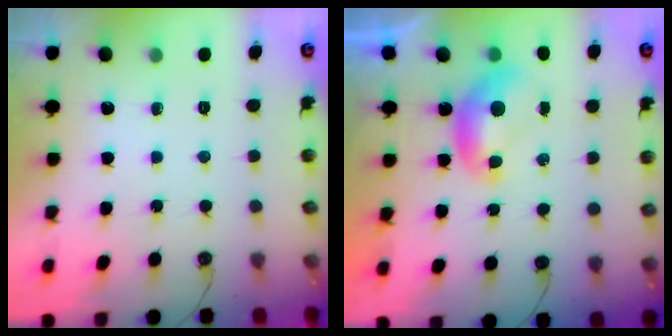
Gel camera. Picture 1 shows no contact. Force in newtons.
{"total": 0.0}